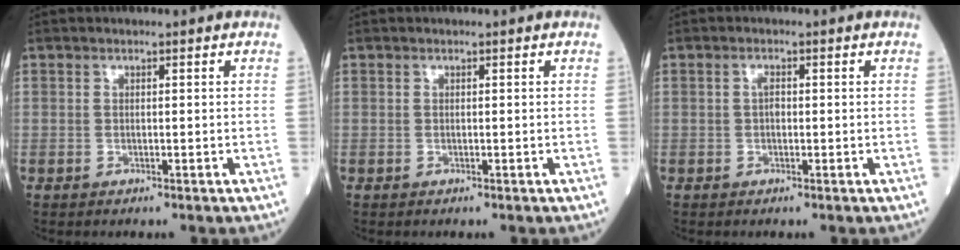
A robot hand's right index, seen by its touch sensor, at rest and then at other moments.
{"total": 0.0}
{"total": 1.2, "force": [0.0, 0.6, 1.1], "torque": [-0.020, 0.003, -0.001]}